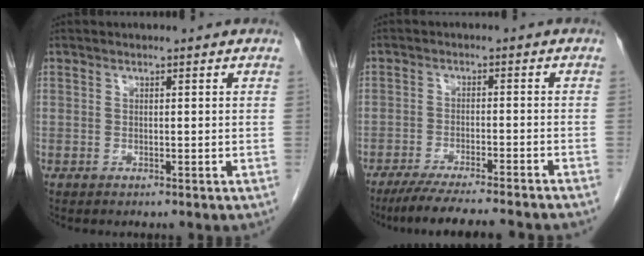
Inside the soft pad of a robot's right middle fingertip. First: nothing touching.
{"total": 12.8, "force": [-11.2, 0.0, 6.2], "torque": [-0.077, -0.023, -0.165]}